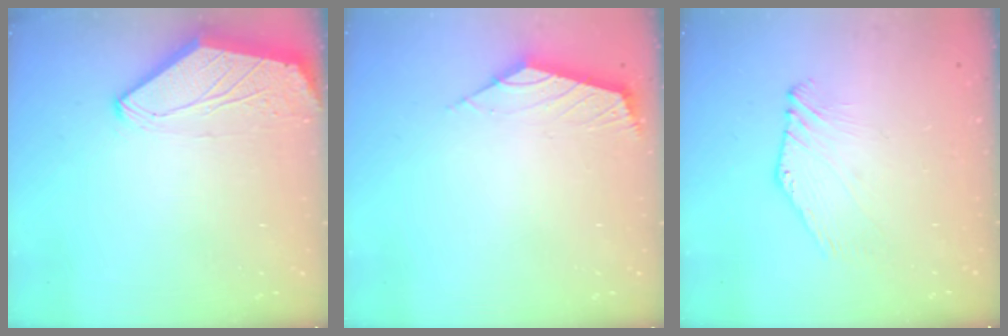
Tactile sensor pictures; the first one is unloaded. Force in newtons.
{"total": 2.7, "press": 2.6, "slide": 0.6}
{"total": 0.0}